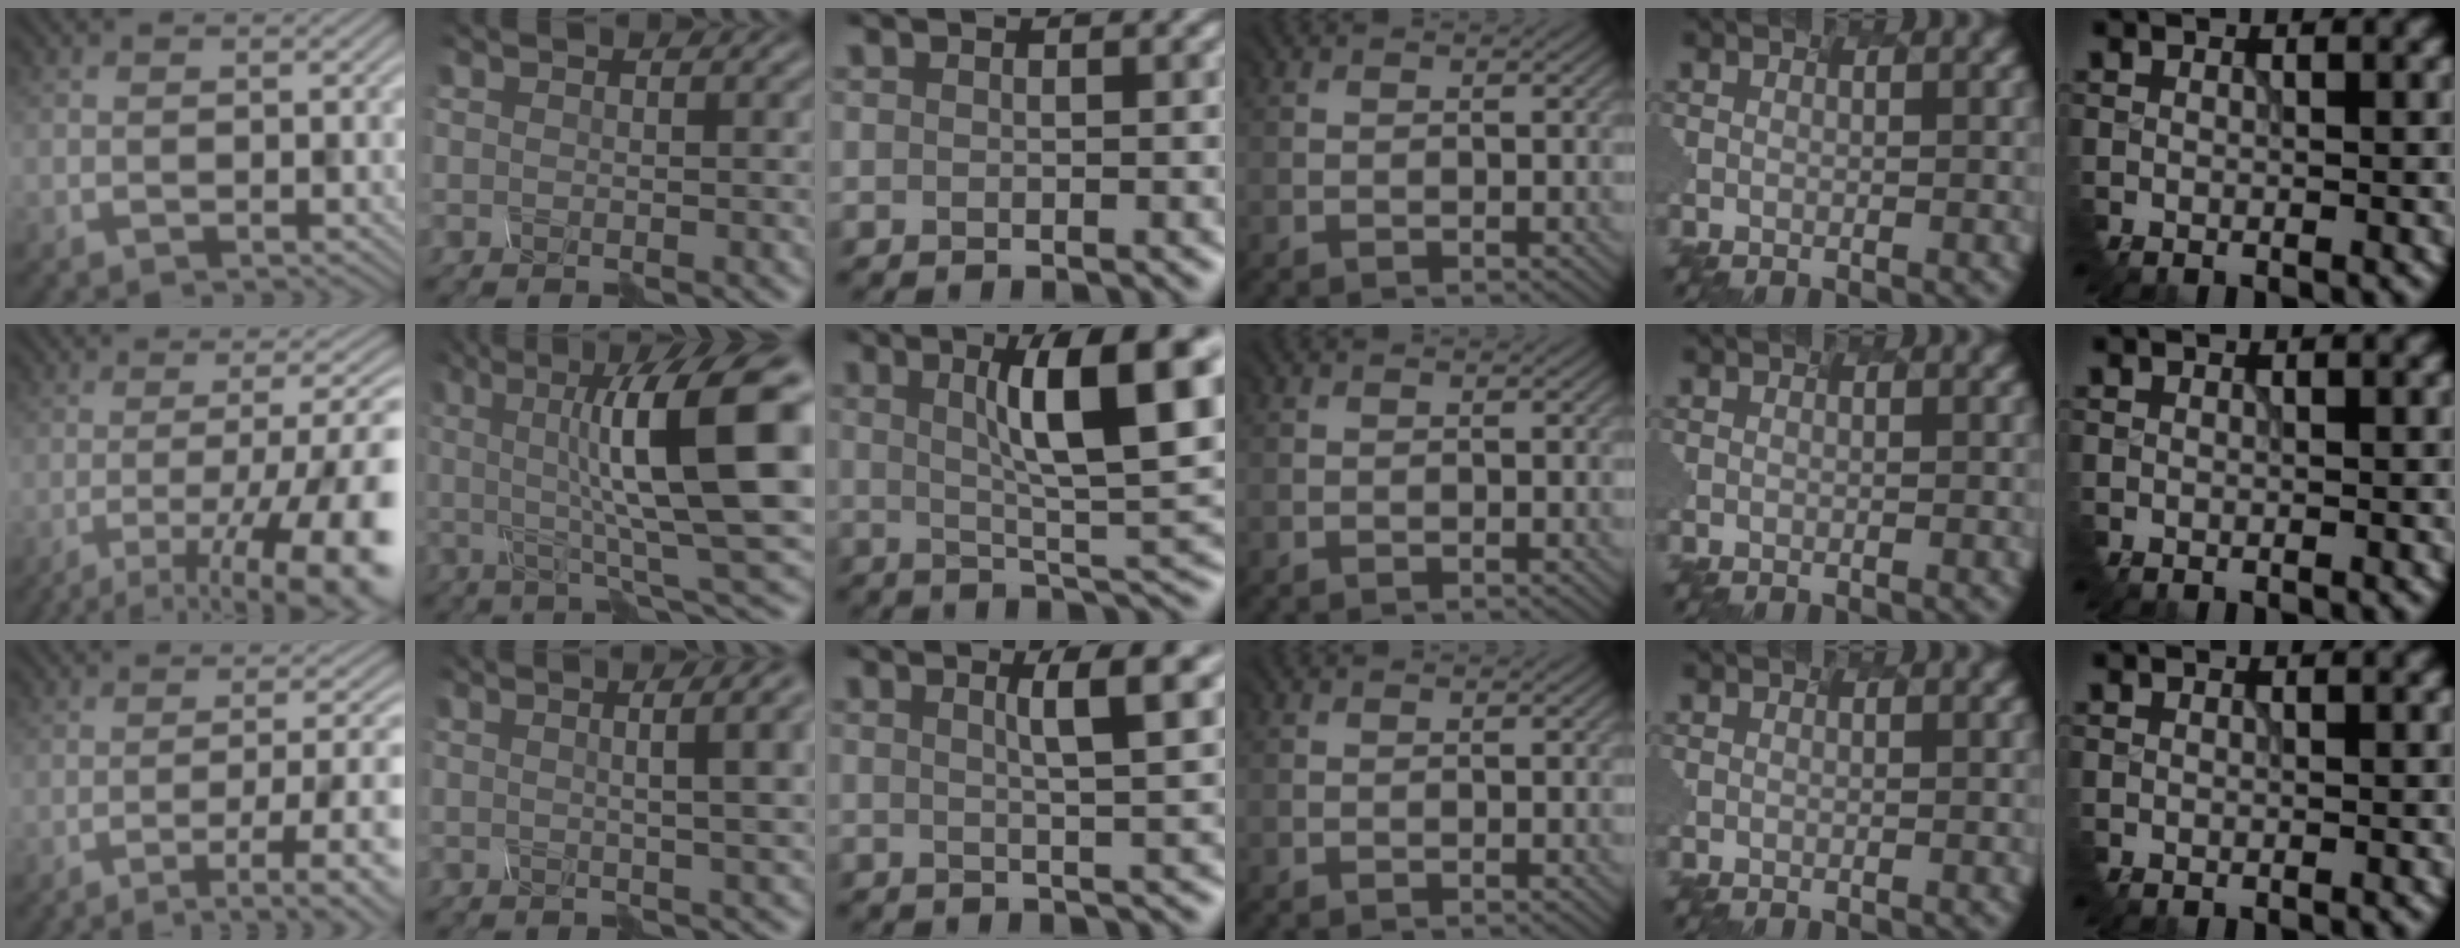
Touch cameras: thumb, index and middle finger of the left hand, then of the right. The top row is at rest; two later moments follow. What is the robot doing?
{"motion": "shake", "object": "plastic piggy bank"}